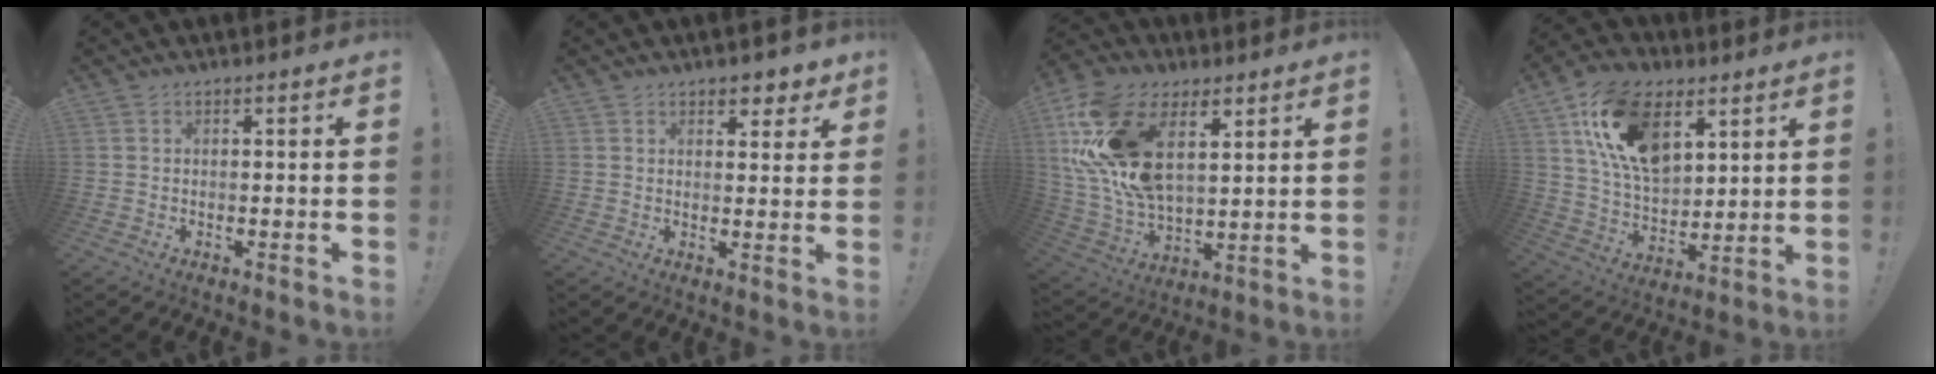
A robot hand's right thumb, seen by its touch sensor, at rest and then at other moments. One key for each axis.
{"total": 4.0, "fx": 3.1, "fy": 2.4, "fz": 1.0, "tx": 0.003, "ty": -0.025, "tz": 0.053}
{"total": 22.6, "fx": 10.1, "fy": 13.3, "fz": 15.1, "tx": -0.309, "ty": -0.044, "tz": 0.192}
{"total": 19.9, "fx": 9.3, "fy": 12.0, "fz": 12.8, "tx": -0.244, "ty": -0.035, "tz": 0.169}